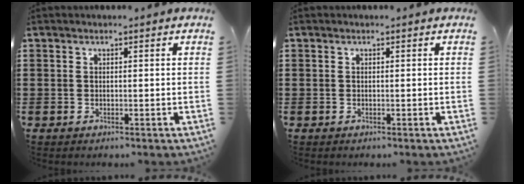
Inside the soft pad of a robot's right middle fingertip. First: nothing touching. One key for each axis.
{"total": 0.0}